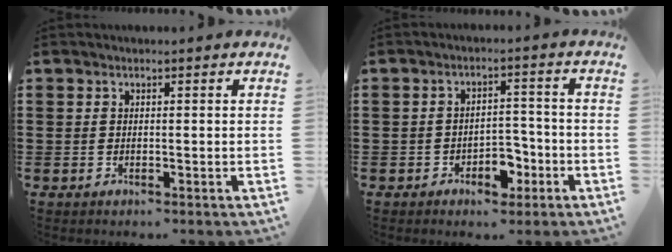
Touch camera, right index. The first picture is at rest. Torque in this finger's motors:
{"motor_torque": [0.41, 0.46, 0.45, 0.07]}